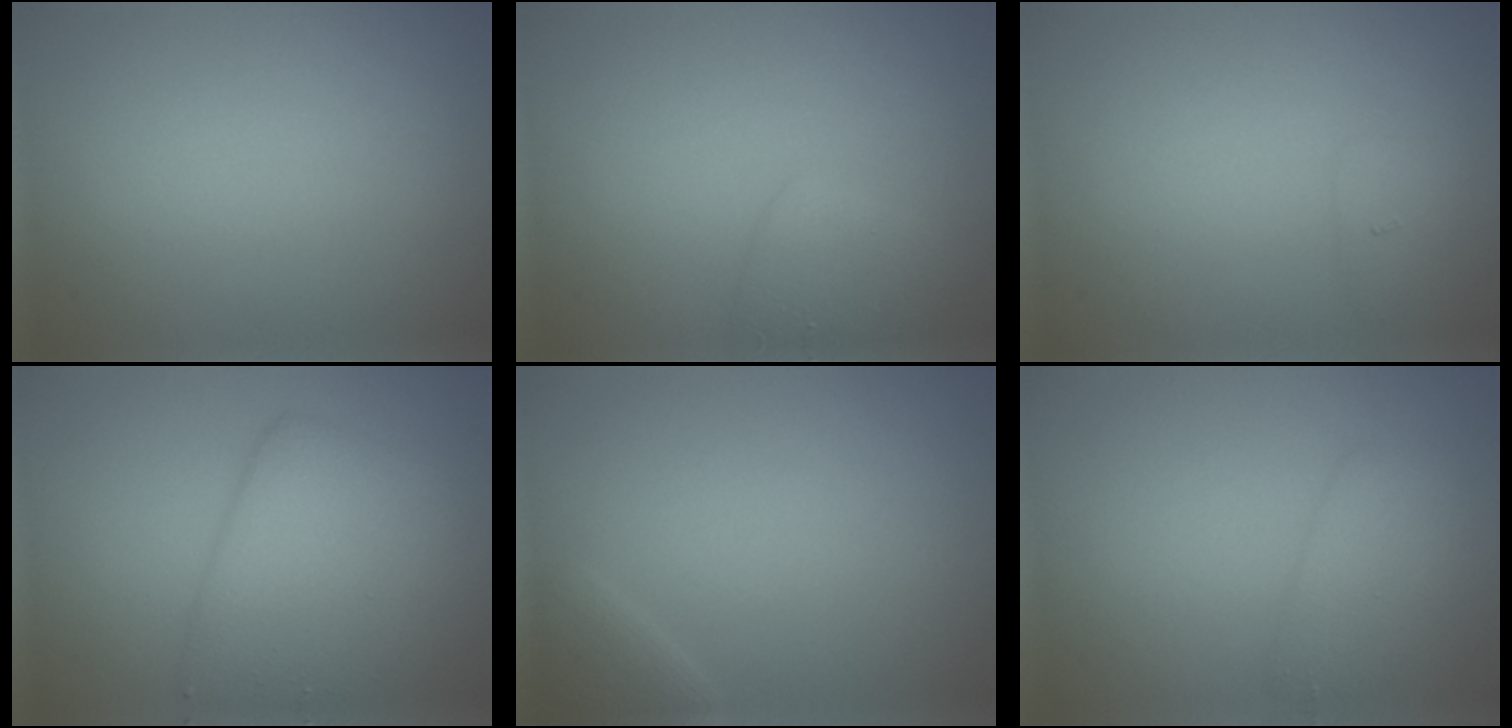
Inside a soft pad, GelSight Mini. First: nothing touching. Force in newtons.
{"total": 2.2, "press": 2.2, "slide": 0.1}
{"total": 1.1, "press": 1.1, "slide": 0.0}
{"total": 6.0, "press": 6.0, "slide": 0.2}
{"total": 1.4, "press": 1.4, "slide": 0.1}
{"total": 2.5, "press": 2.5, "slide": 0.2}